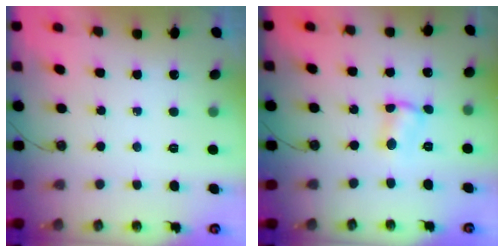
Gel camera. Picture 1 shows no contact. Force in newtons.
{"total": 2.6, "press": 2.6, "slide": 0.2}